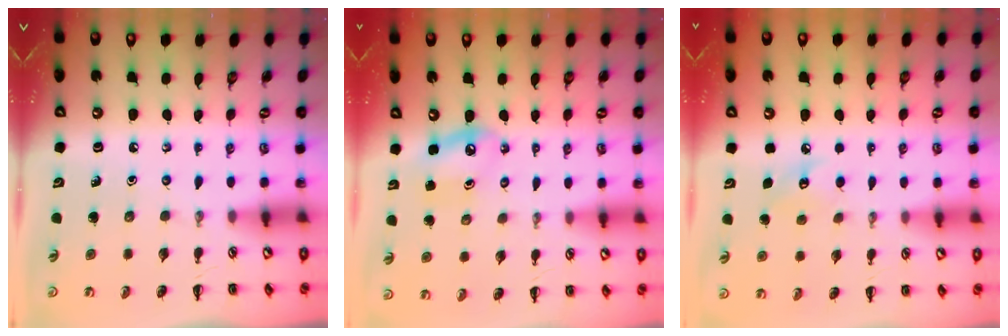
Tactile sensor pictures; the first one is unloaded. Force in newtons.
{"total": 6.7, "press": 6.5, "slide": 1.6}
{"total": 5.7, "press": 5.7, "slide": 0.8}